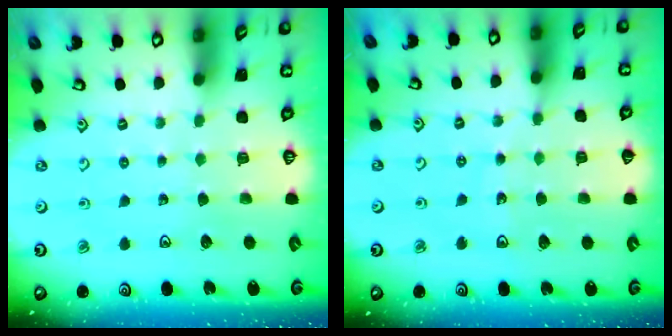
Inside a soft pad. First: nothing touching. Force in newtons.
{"total": 5.3, "press": 4.8, "slide": 2.3}